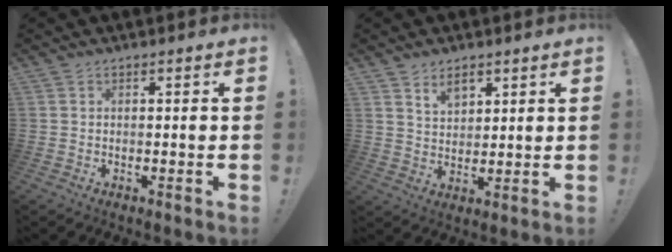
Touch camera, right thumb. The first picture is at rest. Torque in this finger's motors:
{"motor_torque": [-0.43, 0.64, -0.17, 0.09, -0.01]}